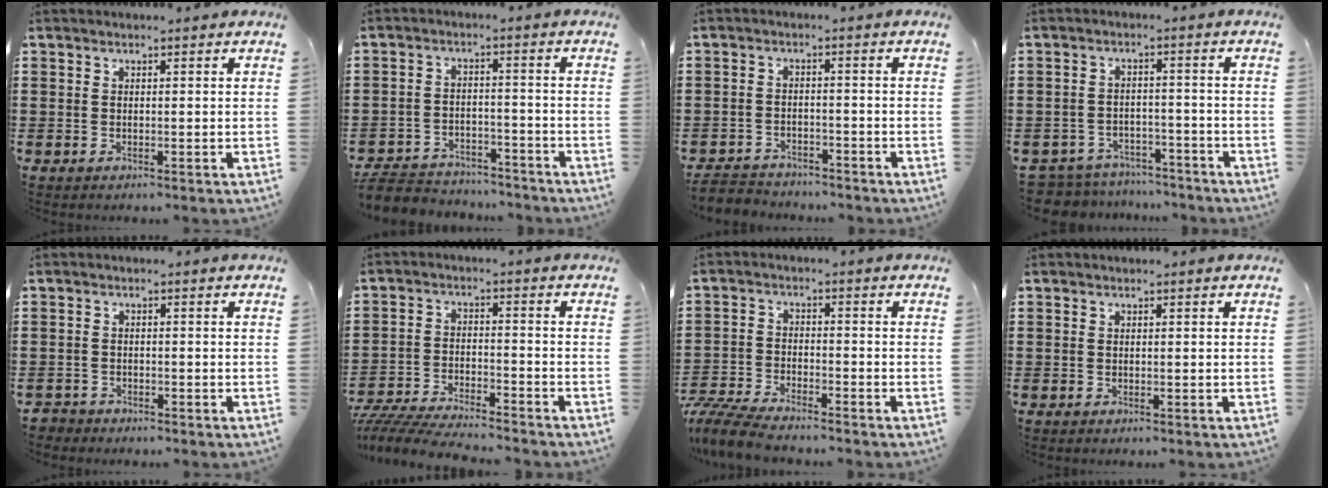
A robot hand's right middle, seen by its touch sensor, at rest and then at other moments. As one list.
[{"total": 5.1, "force": [-4.9, 1.2, 0.6], "torque": [-0.022, 0.008, -0.103]}, {"total": 3.2, "force": [-3.1, 0.7, -0.1], "torque": [-0.005, 0.003, -0.067]}, {"total": 4.3, "force": [-4.3, 0.8, -0.1], "torque": [-0.019, 0.001, -0.096]}, {"total": 1.5, "force": [-1.4, 0.4, -0.2], "torque": [-0.002, 0.000, -0.032]}, {"total": 5.9, "force": [-5.7, 0.4, 1.3], "torque": [-0.036, 0.000, -0.117]}, {"total": 6.0, "force": [-5.7, 0.6, 1.8], "torque": [-0.053, -0.004, -0.117]}, {"total": 0.0}]